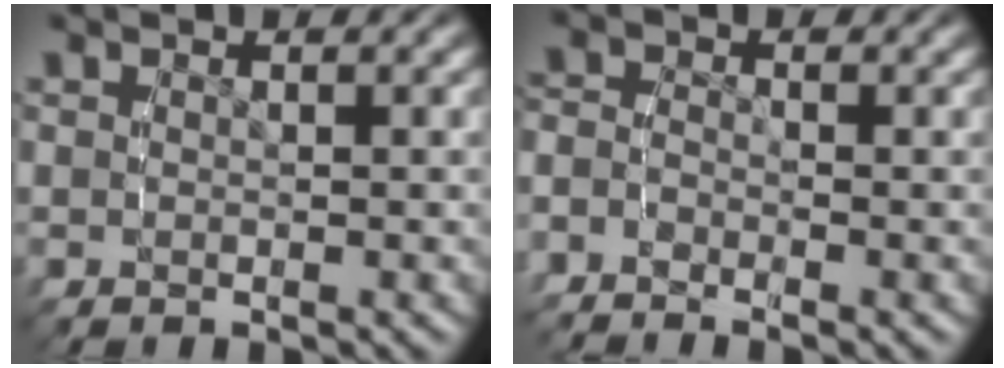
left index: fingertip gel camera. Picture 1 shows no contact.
{"total": 2.4, "force": [-1.9, 1.3, 0.5], "torque": [-0.025, -0.014, -0.040]}